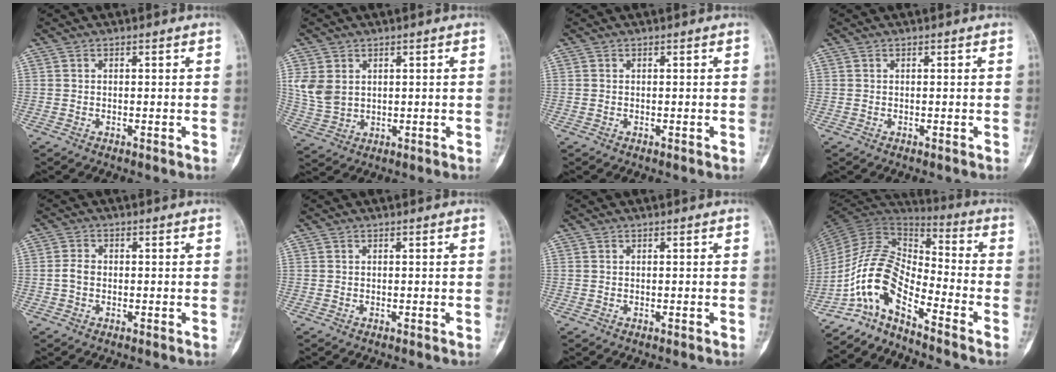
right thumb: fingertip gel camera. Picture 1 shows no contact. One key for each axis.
{"total": 6.2, "fx": 1.7, "fy": 4.7, "fz": 3.7, "tx": -0.068, "ty": -0.005, "tz": 0.048}
{"total": 0.0}
{"total": 0.0}
{"total": 2.4, "fx": -0.4, "fy": 1.7, "fz": 1.6, "tx": -0.030, "ty": 0.008, "tz": -0.011}
{"total": 0.0}
{"total": 0.0}
{"total": 12.0, "fx": -7.6, "fy": 4.4, "fz": 8.3, "tx": -0.149, "ty": 0.087, "tz": -0.155}